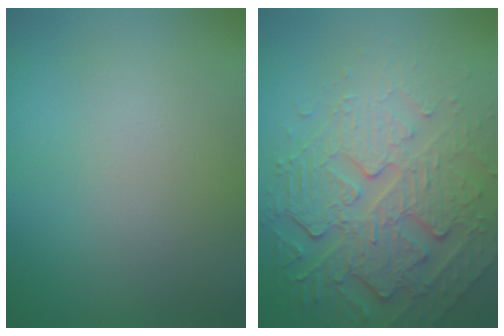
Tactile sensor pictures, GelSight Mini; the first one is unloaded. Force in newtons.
{"total": 7.2, "press": 5.2, "slide": 5.0}